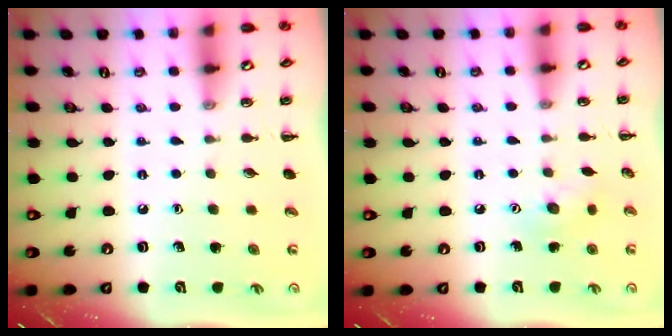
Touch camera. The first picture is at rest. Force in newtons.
{"total": 5.0, "press": 4.9, "slide": 1.1}